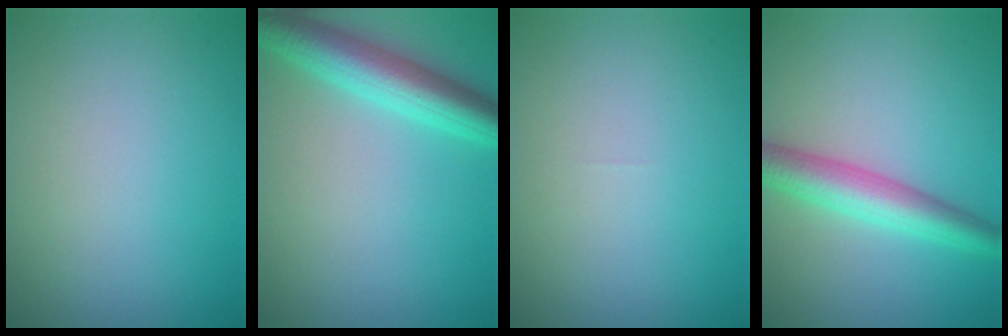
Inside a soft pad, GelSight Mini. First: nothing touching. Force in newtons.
{"total": 5.6, "press": 5.6, "slide": 0.2}
{"total": 0.0}
{"total": 4.8, "press": 4.8, "slide": 0.1}